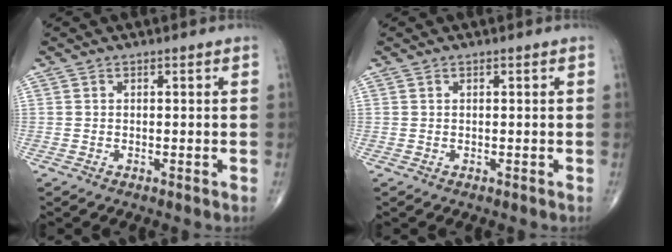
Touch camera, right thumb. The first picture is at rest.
{"total": 0.0}